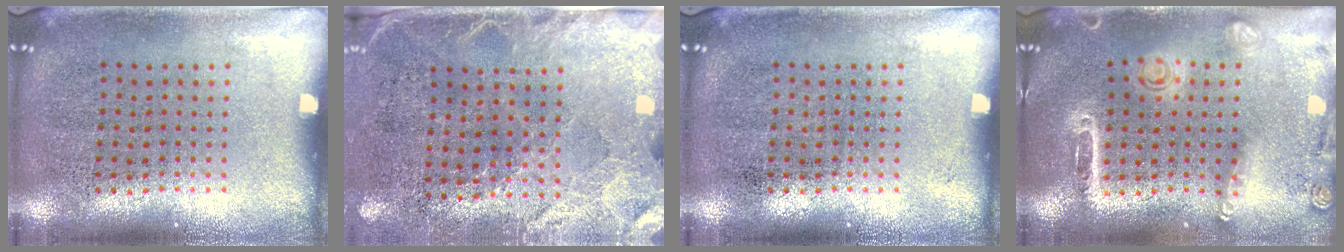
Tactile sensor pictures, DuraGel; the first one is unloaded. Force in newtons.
{"total": 2.7, "press": 2.3, "slide": 1.3}
{"total": 0.0}
{"total": 1.6, "press": 1.5, "slide": 0.6}